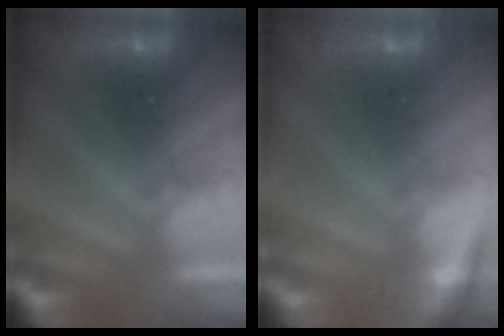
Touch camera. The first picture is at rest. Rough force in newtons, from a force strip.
{"total": 1.7}